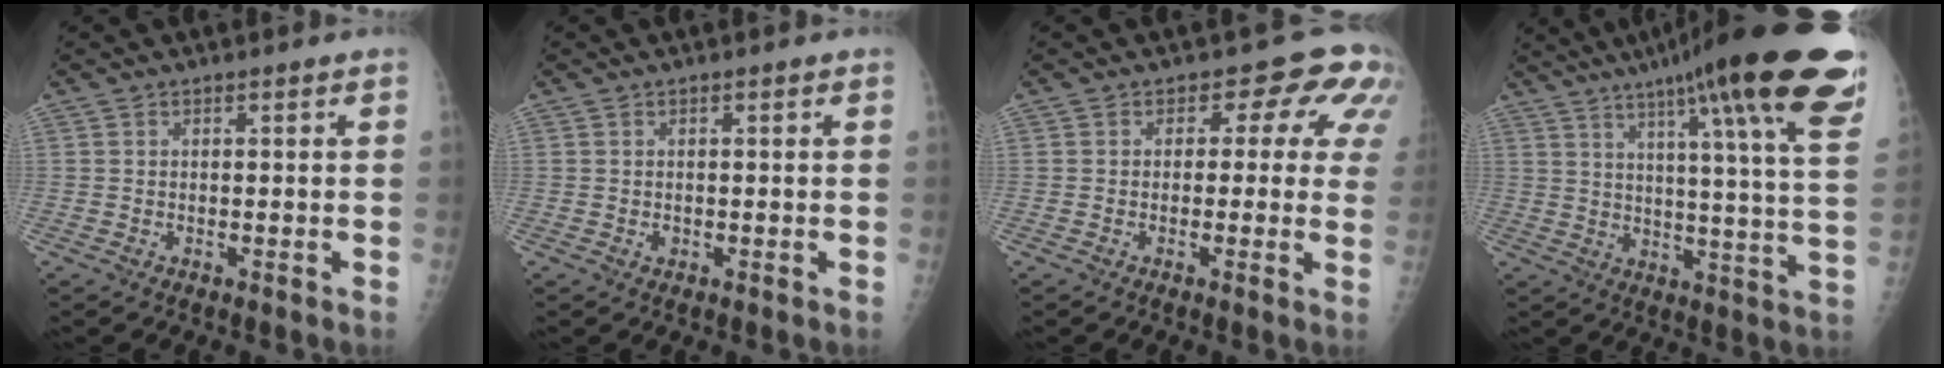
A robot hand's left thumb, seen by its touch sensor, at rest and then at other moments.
{"total": 0.7, "force": [0.0, 0.6, 0.4], "torque": [-0.001, 0.001, 0.000]}
{"total": 7.9, "force": [2.6, 5.0, 5.5], "torque": [-0.017, 0.000, 0.013]}
{"total": 28.0, "force": [18.0, 3.2, 21.2], "torque": [-0.276, -0.059, 0.242]}